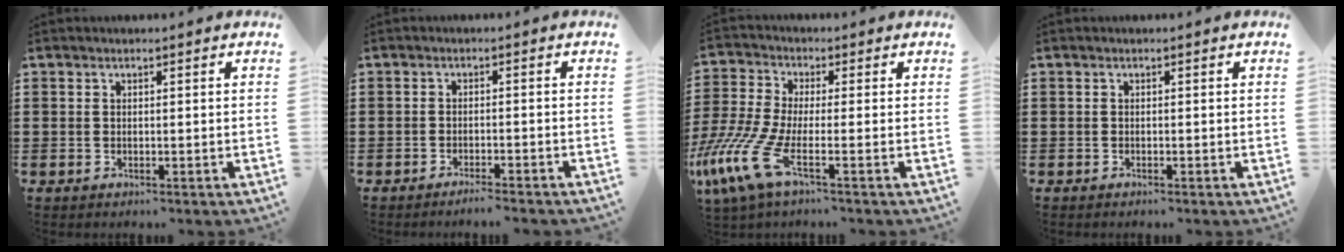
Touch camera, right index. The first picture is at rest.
{"total": 1.9, "force": [-1.8, -0.3, 0.6], "torque": [-0.010, 0.001, -0.035]}
{"total": 9.7, "force": [-4.0, 2.9, 8.3], "torque": [-0.217, -0.022, -0.082]}
{"total": 0.0}